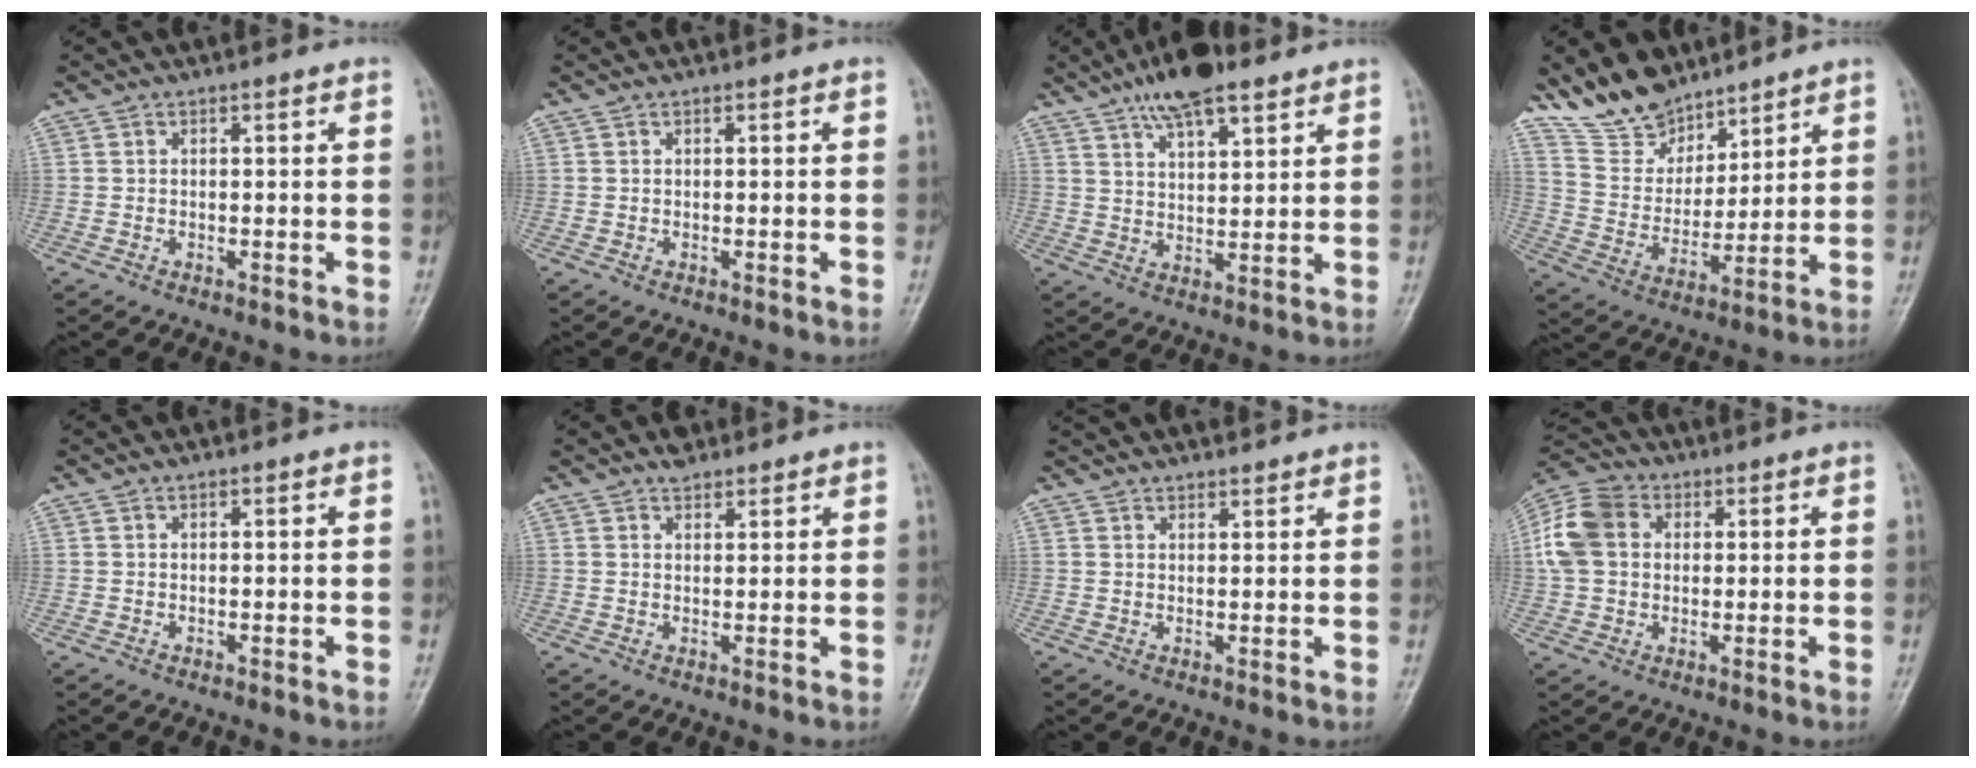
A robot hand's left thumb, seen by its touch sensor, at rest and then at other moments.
{"total": 0.0}
{"total": 10.7, "force": [7.3, 3.7, 6.9], "torque": [-0.100, -0.026, 0.126]}
{"total": 12.8, "force": [10.5, 6.3, 3.6], "torque": [-0.035, -0.060, 0.207]}
{"total": 0.0}
{"total": 2.2, "force": [1.8, 1.2, 0.4], "torque": [0.004, -0.012, 0.026]}
{"total": 3.9, "force": [3.6, 0.9, 1.1], "torque": [0.002, 0.009, 0.057]}
{"total": 11.1, "force": [2.2, 8.5, 6.8], "torque": [-0.131, 0.020, 0.034]}